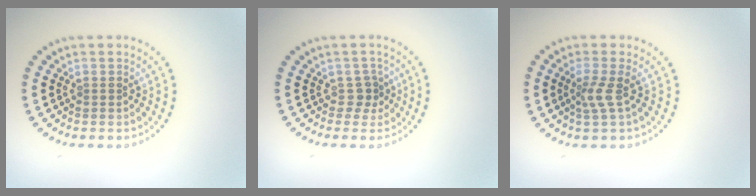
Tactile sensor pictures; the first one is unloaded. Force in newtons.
{"total": 1.4, "press": 1.0, "slide": 1.0}
{"total": 2.0, "press": 1.4, "slide": 1.4}